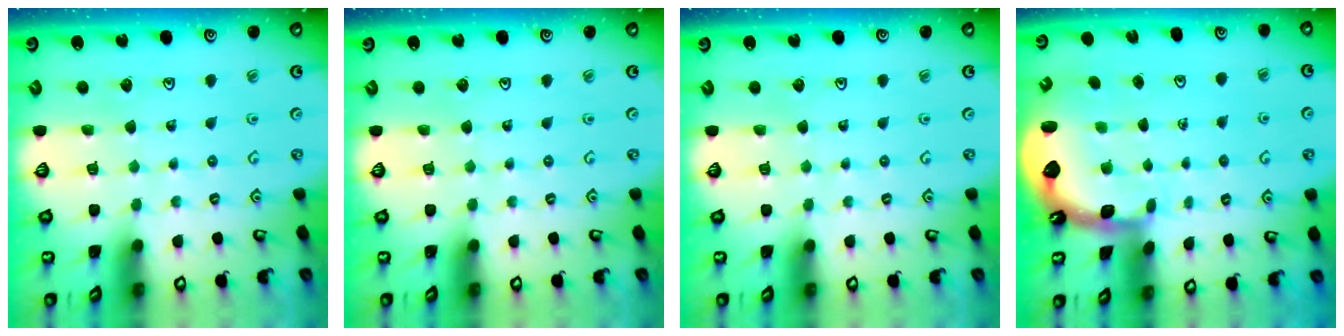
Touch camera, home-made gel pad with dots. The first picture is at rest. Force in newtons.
{"total": 0.0}
{"total": 0.0}
{"total": 2.5, "press": 1.9, "slide": 1.6}